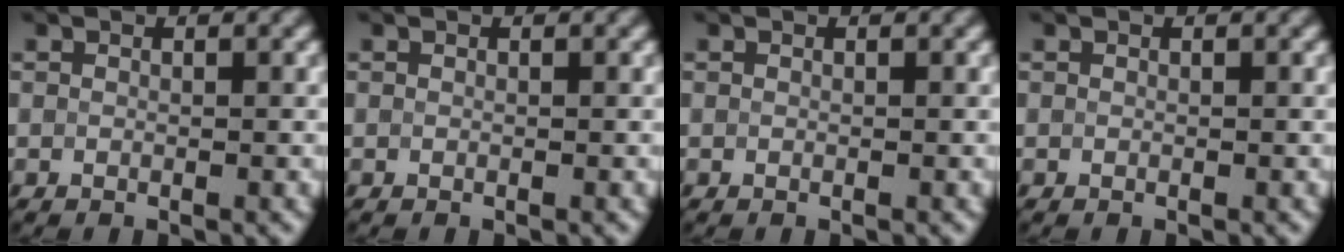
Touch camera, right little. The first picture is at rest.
{"total": 0.0}
{"total": 0.0}
{"total": 0.0}